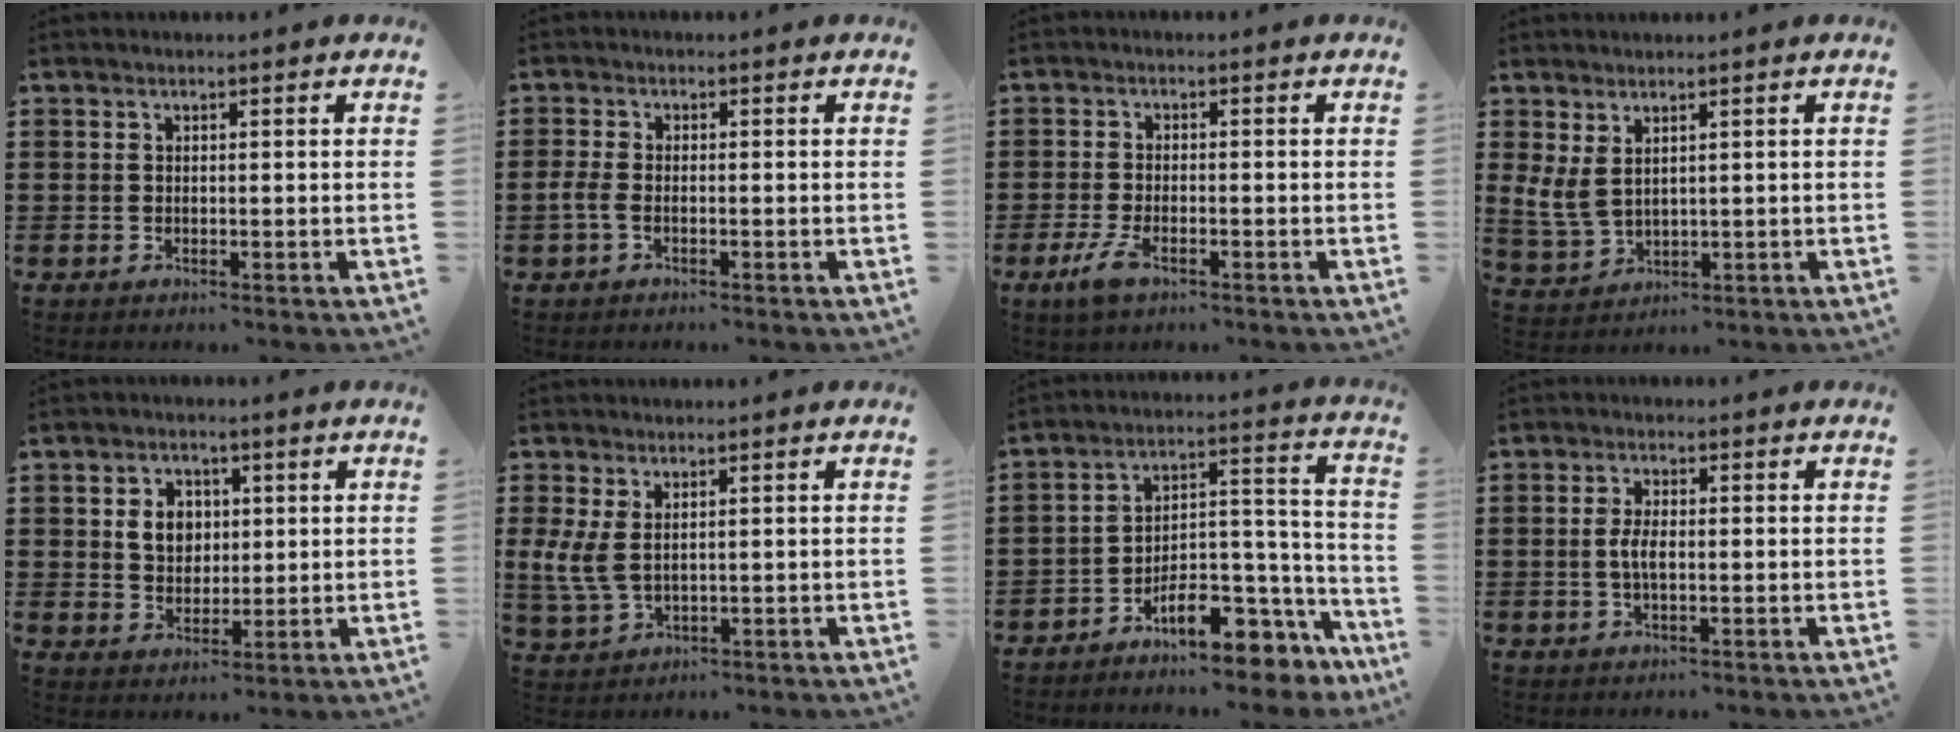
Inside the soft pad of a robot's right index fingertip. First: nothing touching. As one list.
[{"total": 2.0, "force": [-1.1, 0.6, 1.6], "torque": [-0.045, -0.006, -0.024]}, {"total": 3.8, "force": [-1.9, 1.1, 3.0], "torque": [-0.076, -0.010, -0.041]}, {"total": 3.6, "force": [1.6, 2.0, 2.6], "torque": [-0.079, -0.005, 0.026]}, {"total": 4.8, "force": [1.1, 4.0, 2.4], "torque": [-0.054, 0.011, 0.015]}, {"total": 4.3, "force": [0.8, 2.3, 3.6], "torque": [-0.096, -0.003, 0.010]}, {"total": 9.1, "force": [-7.0, 3.4, 4.7], "torque": [-0.066, 0.019, -0.126]}, {"total": 3.0, "force": [-0.3, 1.1, 2.8], "torque": [-0.067, -0.004, -0.011]}]